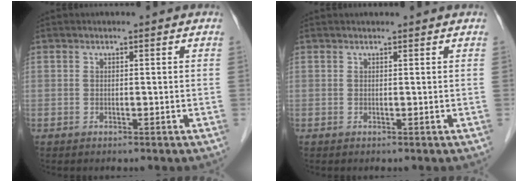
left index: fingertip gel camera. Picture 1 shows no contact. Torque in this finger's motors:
{"motor_torque": [-0.28, -0.31, -0.02, -0.01]}